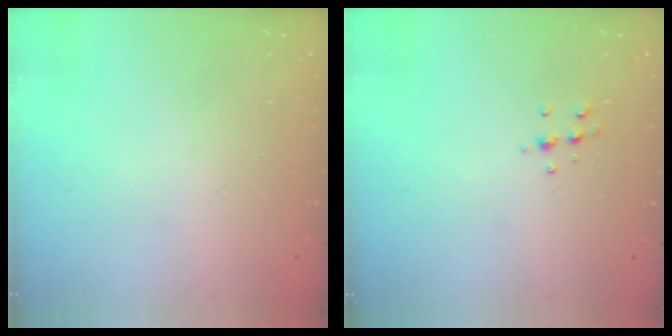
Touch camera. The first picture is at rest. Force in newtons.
{"total": 5.8, "press": 5.7, "slide": 1.2}